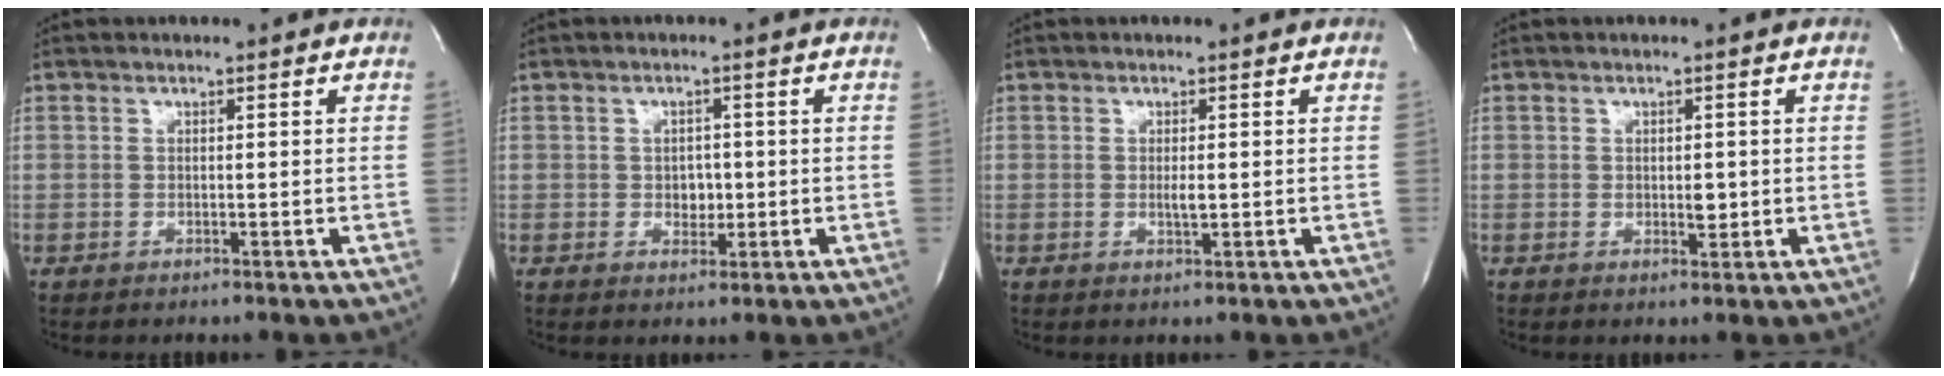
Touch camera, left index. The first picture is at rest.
{"total": 2.3, "force": [-0.1, 1.8, 1.5], "torque": [-0.017, 0.003, 0.001]}
{"total": 1.3, "force": [0.1, 0.2, 1.2], "torque": [-0.025, -0.002, 0.003]}
{"total": 1.7, "force": [0.1, 0.9, 1.4], "torque": [-0.017, -0.002, 0.004]}